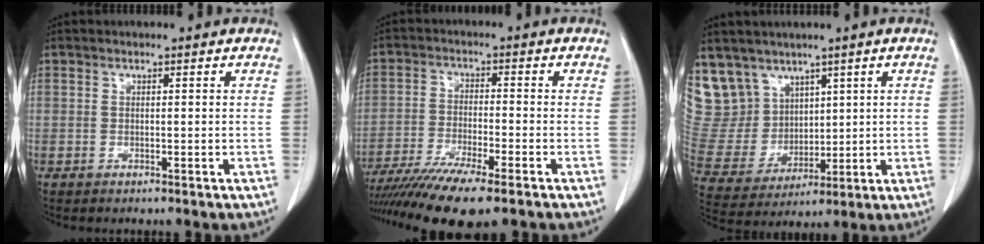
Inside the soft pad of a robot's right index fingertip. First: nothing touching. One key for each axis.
{"total": 12.7, "fx": -9.7, "fy": 1.0, "fz": 8.2, "tx": -0.143, "ty": -0.027, "tz": -0.161}
{"total": 11.9, "fx": 8.1, "fy": 8.6, "fz": 1.6, "tx": -0.055, "ty": 0.036, "tz": 0.188}